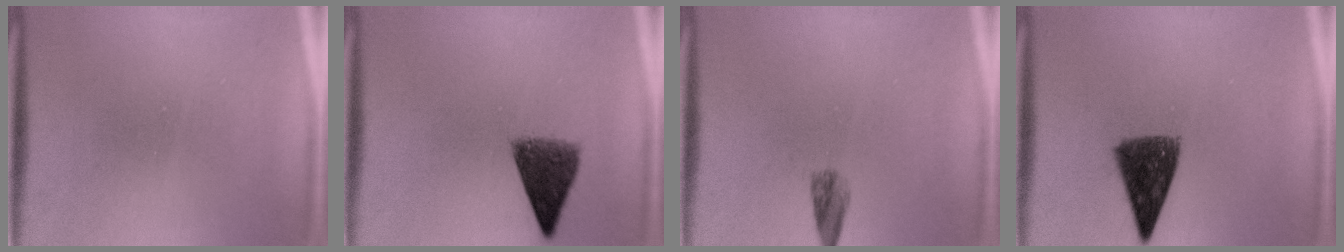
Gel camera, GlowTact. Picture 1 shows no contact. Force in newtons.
{"total": 6.3}
{"total": 1.8}
{"total": 8.4}